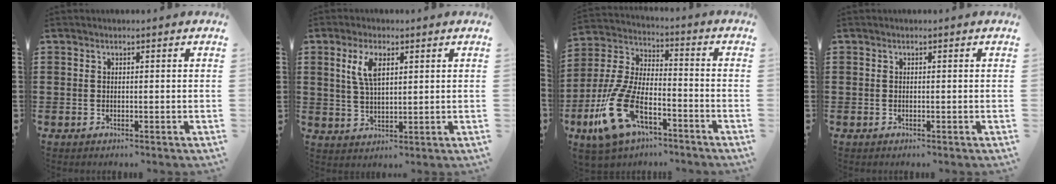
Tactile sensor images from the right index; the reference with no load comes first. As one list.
[{"total": 5.3, "force": [2.1, 2.2, 4.4], "torque": [-0.094, 0.008, 0.036]}, {"total": 14.1, "force": [-7.9, 6.3, 9.8], "torque": [-0.237, 0.010, -0.153]}, {"total": 0.0}]